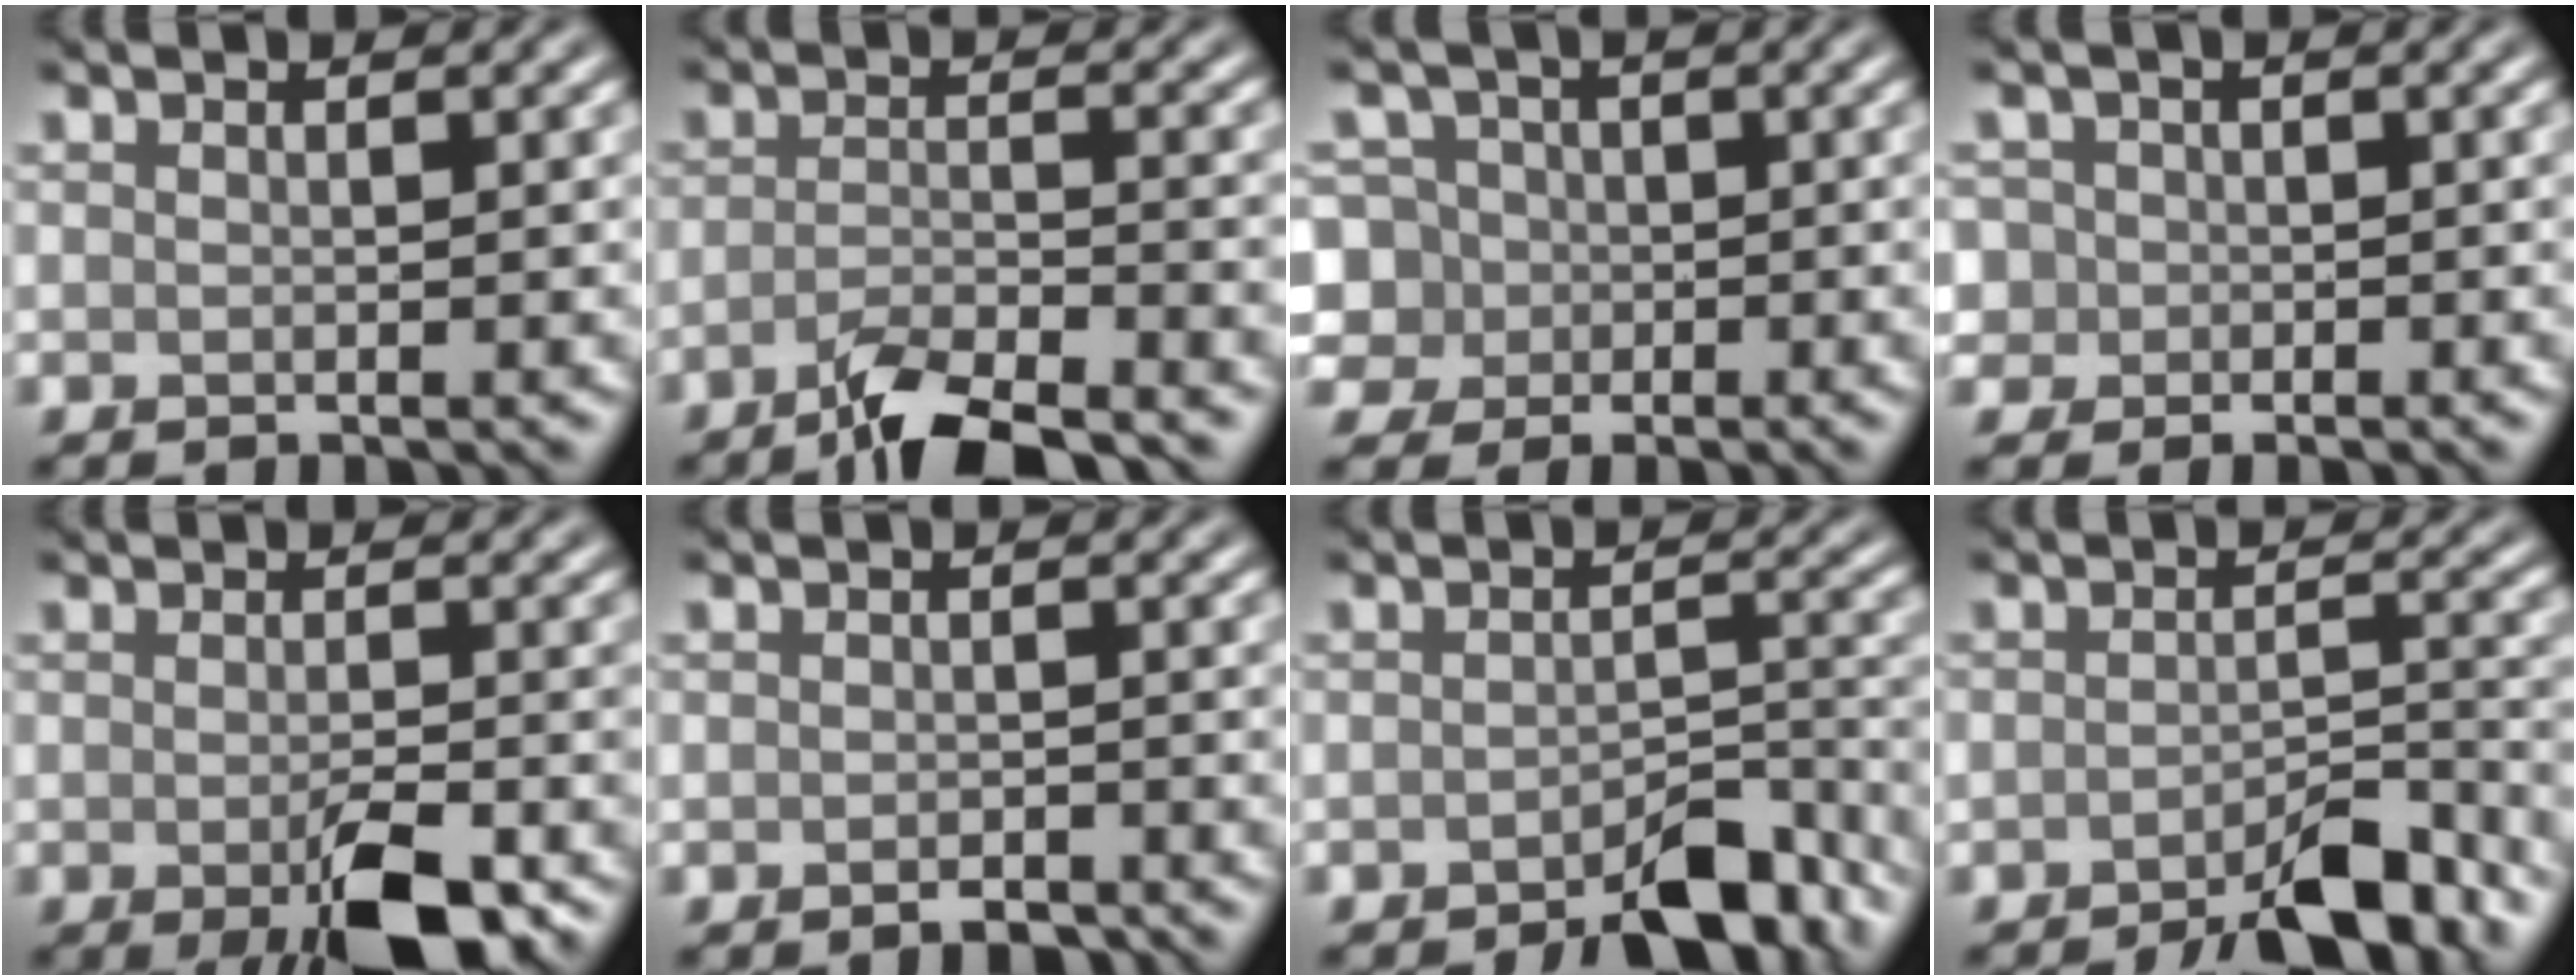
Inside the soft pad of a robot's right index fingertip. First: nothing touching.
{"total": 4.8, "force": [-3.6, 0.9, 3.0], "torque": [-0.051, -0.003, -0.076]}
{"total": 7.5, "force": [-0.9, 7.1, 2.3], "torque": [-0.051, 0.025, -0.045]}
{"total": 3.3, "force": [0.3, 3.2, 0.8], "torque": [0.001, 0.018, -0.020]}
{"total": 5.1, "force": [-2.2, 1.8, 4.3], "torque": [-0.068, -0.011, -0.034]}
{"total": 1.4, "force": [-1.0, 0.8, 0.7], "torque": [-0.011, -0.003, -0.017]}
{"total": 5.4, "force": [-3.8, 2.1, 3.2], "torque": [-0.038, 0.004, -0.053]}
{"total": 5.7, "force": [-4.3, 1.4, 3.5], "torque": [-0.045, 0.005, -0.065]}